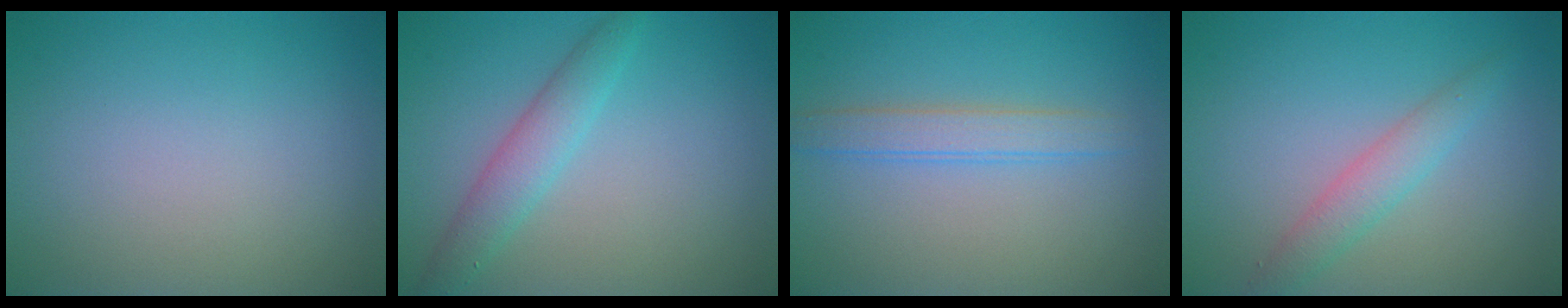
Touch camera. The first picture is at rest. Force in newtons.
{"total": 2.9, "press": 2.9, "slide": 0.1}
{"total": 2.4, "press": 2.3, "slide": 0.2}
{"total": 2.7, "press": 2.7, "slide": 0.2}